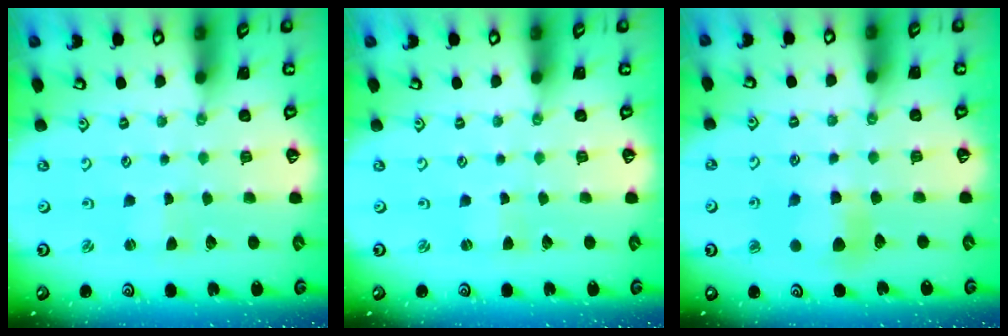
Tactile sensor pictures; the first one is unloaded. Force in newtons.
{"total": 1.0, "press": 1.0, "slide": 0.3}
{"total": 9.5, "press": 9.5, "slide": 0.7}